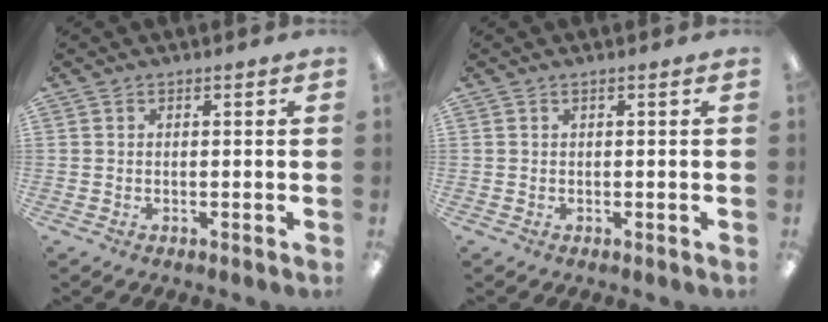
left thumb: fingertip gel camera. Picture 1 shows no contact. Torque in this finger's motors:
{"motor_torque": [-0.24, -0.13, -0.20, -0.22, -0.01]}